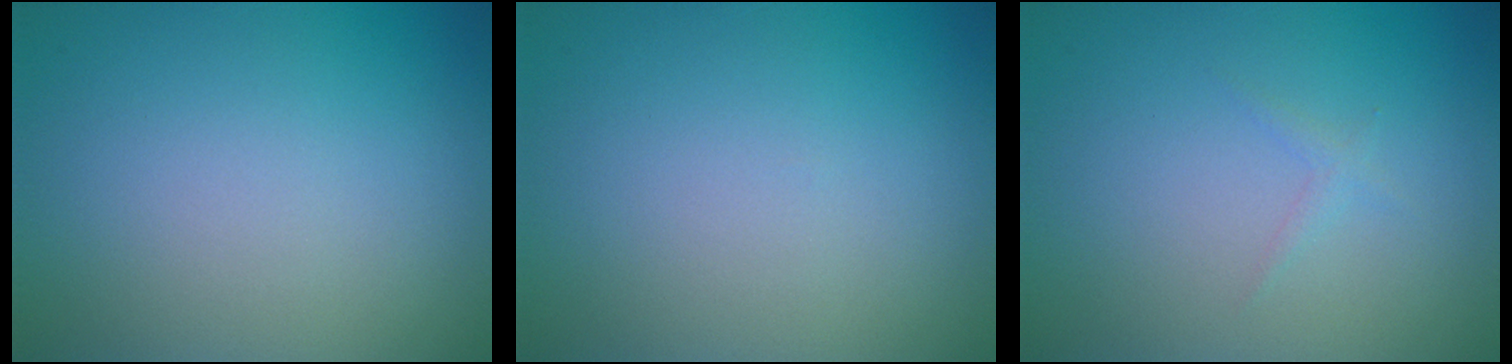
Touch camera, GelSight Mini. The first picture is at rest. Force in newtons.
{"total": 0.0}
{"total": 0.6, "press": 0.6, "slide": 0.0}